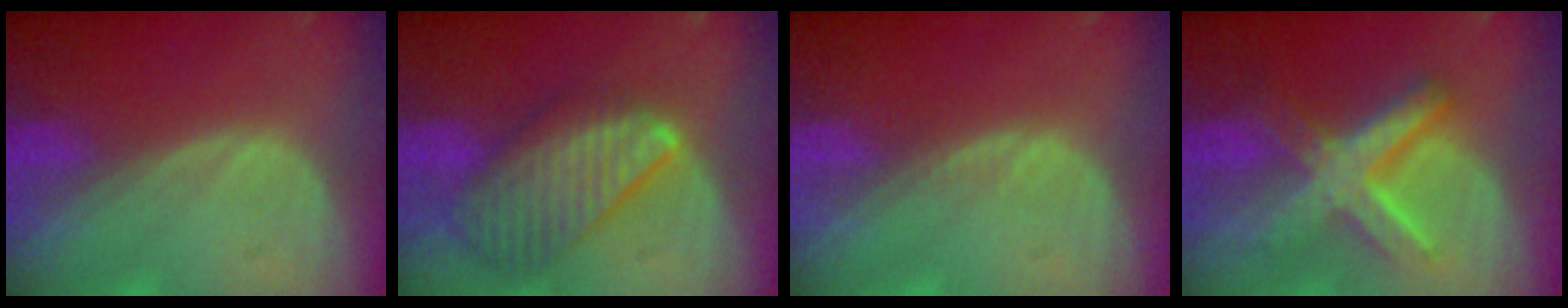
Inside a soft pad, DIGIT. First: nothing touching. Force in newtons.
{"total": 9.8, "press": 8.5, "slide": 4.8}
{"total": 0.5, "press": 0.5, "slide": 0.1}
{"total": 8.7, "press": 8.7, "slide": 0.8}